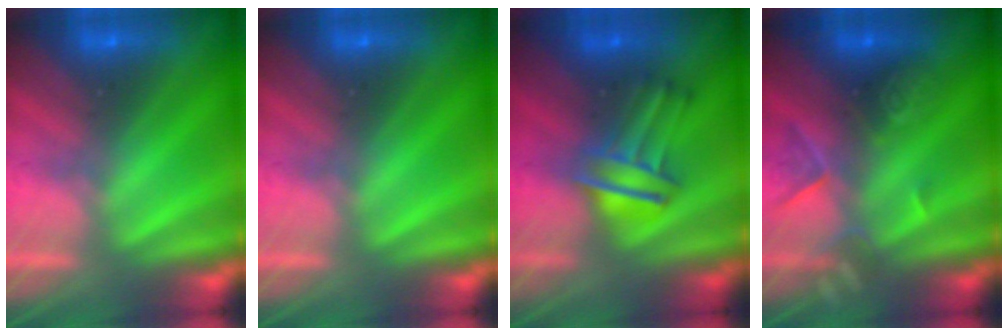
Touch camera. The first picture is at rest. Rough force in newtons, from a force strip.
{"total": 0.0}
{"total": 3.4}
{"total": 2.4}